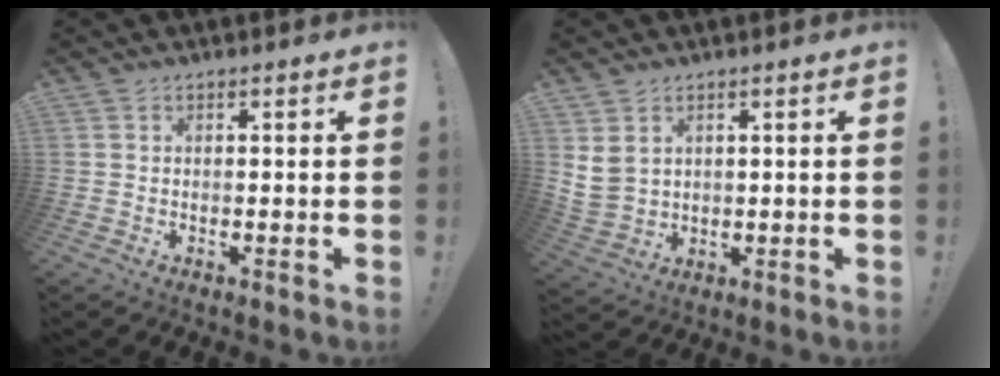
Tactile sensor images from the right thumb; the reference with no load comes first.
{"total": 6.0, "force": [3.2, 4.2, 2.9], "torque": [-0.053, -0.011, 0.064]}